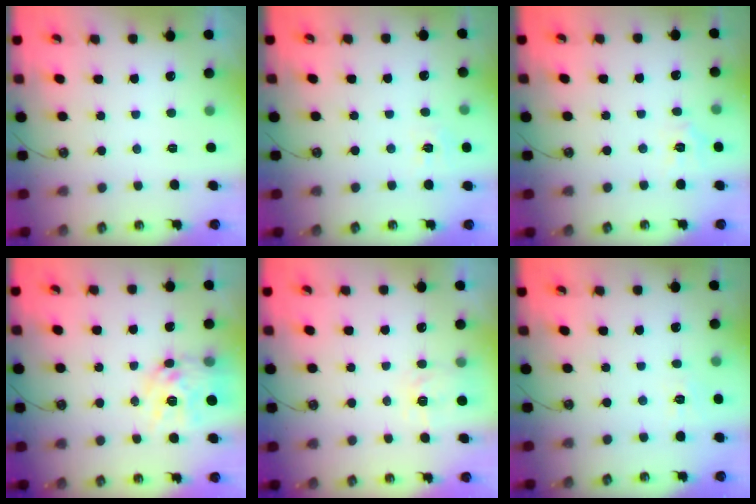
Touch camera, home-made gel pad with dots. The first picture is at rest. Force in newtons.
{"total": 5.9, "press": 5.9, "slide": 0.7}
{"total": 5.9, "press": 5.9, "slide": 0.7}
{"total": 14.0, "press": 13.9, "slide": 1.3}
{"total": 5.1, "press": 5.0, "slide": 0.7}
{"total": 3.9, "press": 3.9, "slide": 0.6}